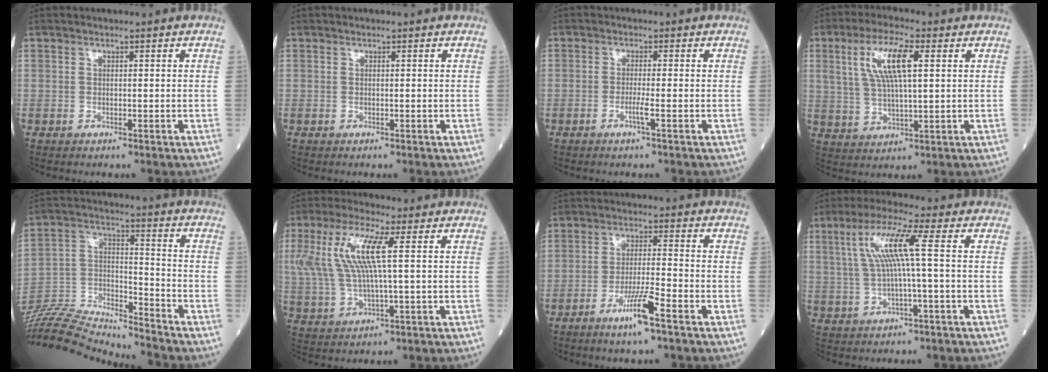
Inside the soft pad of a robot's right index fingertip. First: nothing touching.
{"total": 0.0}
{"total": 1.9, "force": [-0.8, -0.4, 1.7], "torque": [-0.037, -0.001, -0.017]}
{"total": 9.4, "force": [3.1, 2.1, 8.7], "torque": [-0.181, 0.012, 0.062]}
{"total": 18.1, "force": [-17.8, -0.1, 3.3], "torque": [-0.065, 0.029, -0.312]}
{"total": 10.4, "force": [2.5, 1.5, 9.9], "torque": [-0.235, 0.021, 0.050]}
{"total": 6.5, "force": [-3.9, -0.2, 5.2], "torque": [-0.101, -0.009, -0.073]}
{"total": 8.2, "force": [1.4, -0.5, 8.0], "torque": [-0.164, 0.018, 0.029]}